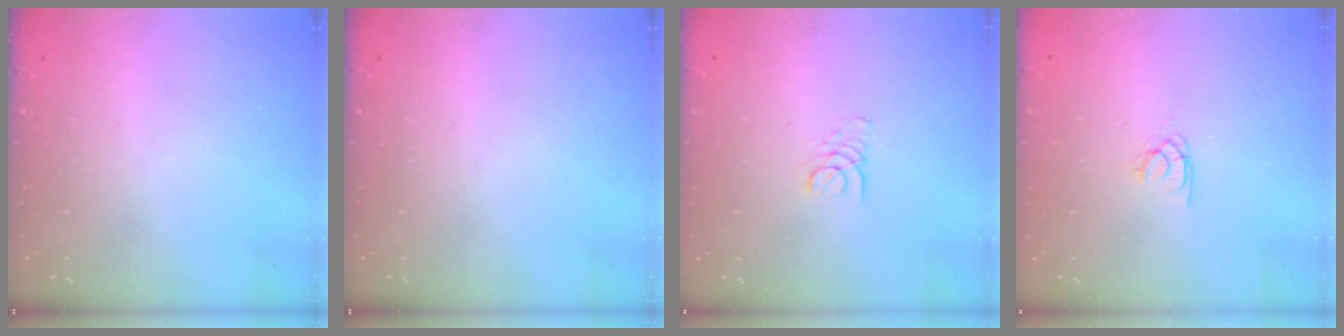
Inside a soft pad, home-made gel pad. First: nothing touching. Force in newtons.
{"total": 0.0}
{"total": 1.6, "press": 1.6, "slide": 0.1}
{"total": 1.7, "press": 1.7, "slide": 0.1}